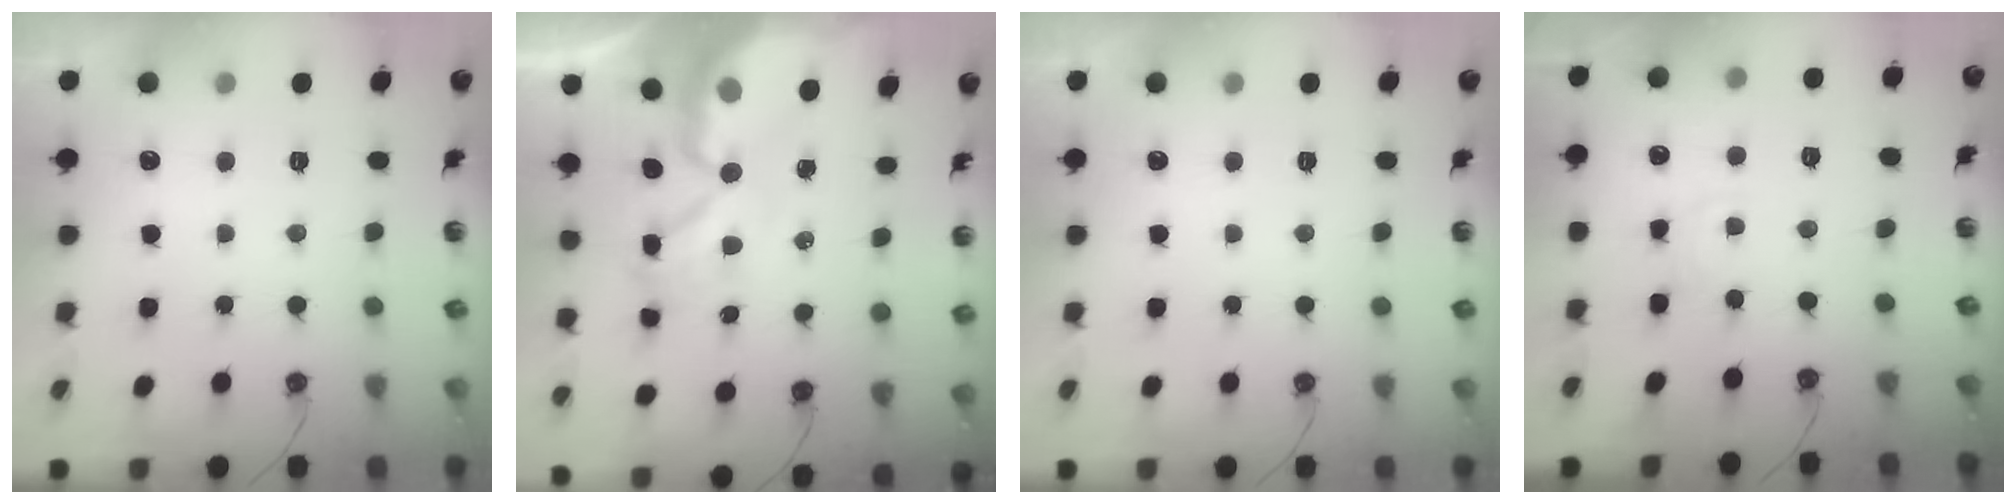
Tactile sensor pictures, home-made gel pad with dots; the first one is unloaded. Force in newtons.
{"total": 7.7, "press": 7.7, "slide": 0.4}
{"total": 0.0}
{"total": 3.9, "press": 3.9, "slide": 0.5}